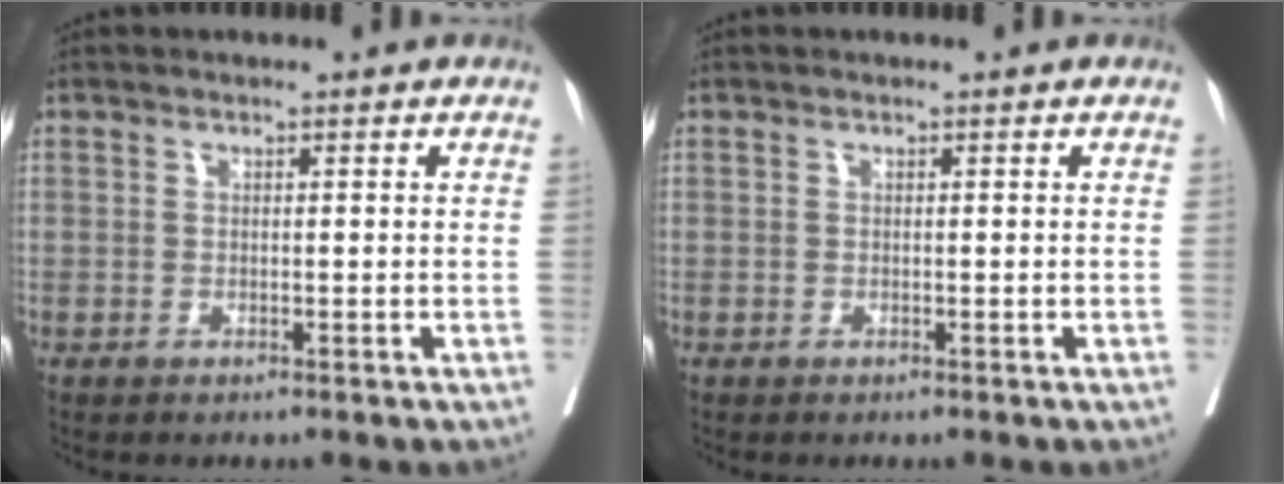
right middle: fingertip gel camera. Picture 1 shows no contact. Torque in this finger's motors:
{"motor_torque": [0.28, -0.35, 0.00, 0.01]}